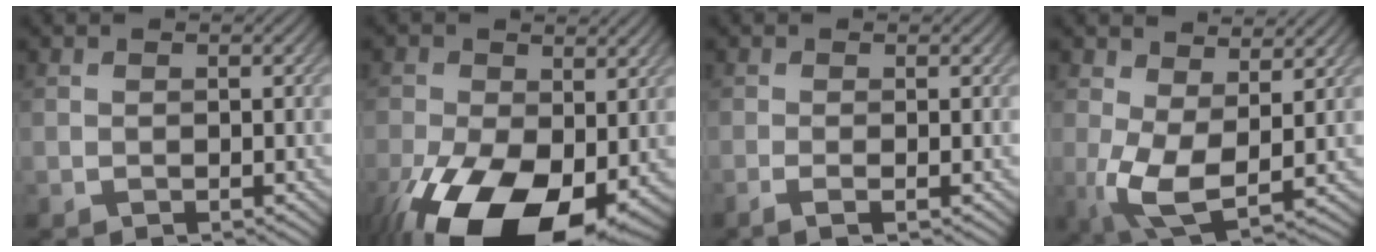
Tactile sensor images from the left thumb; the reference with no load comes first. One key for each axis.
{"total": 18.0, "fx": -7.0, "fy": 10.1, "fz": 13.2, "tx": -0.278, "ty": -0.059, "tz": -0.096}
{"total": 1.9, "fx": -0.7, "fy": 0.3, "fz": 1.7, "tx": -0.031, "ty": -0.001, "tz": -0.020}
{"total": 7.7, "fx": 0.8, "fy": 3.9, "fz": 6.6, "tx": -0.148, "ty": -0.011, "tz": 0.016}